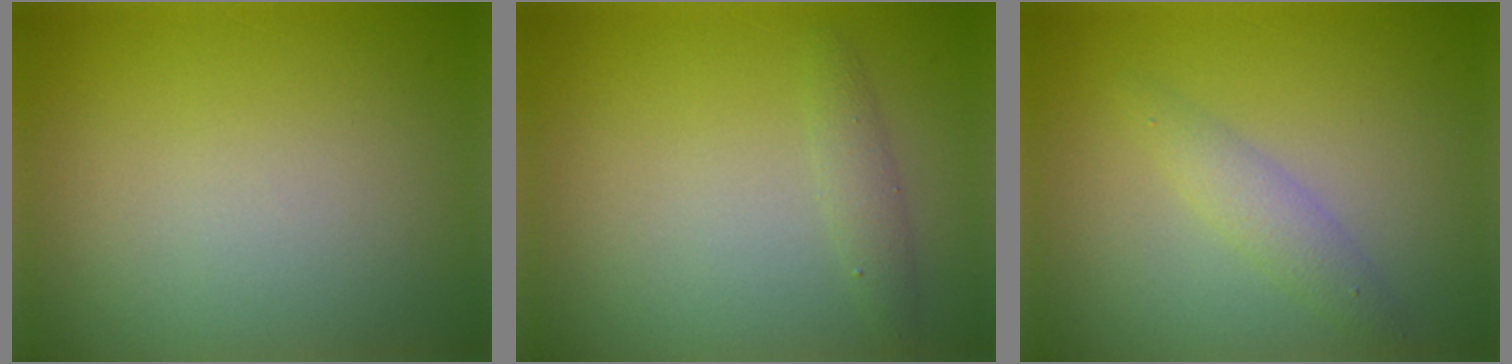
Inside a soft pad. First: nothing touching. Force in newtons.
{"total": 1.3, "press": 1.3, "slide": 0.1}
{"total": 2.0, "press": 2.0, "slide": 0.0}